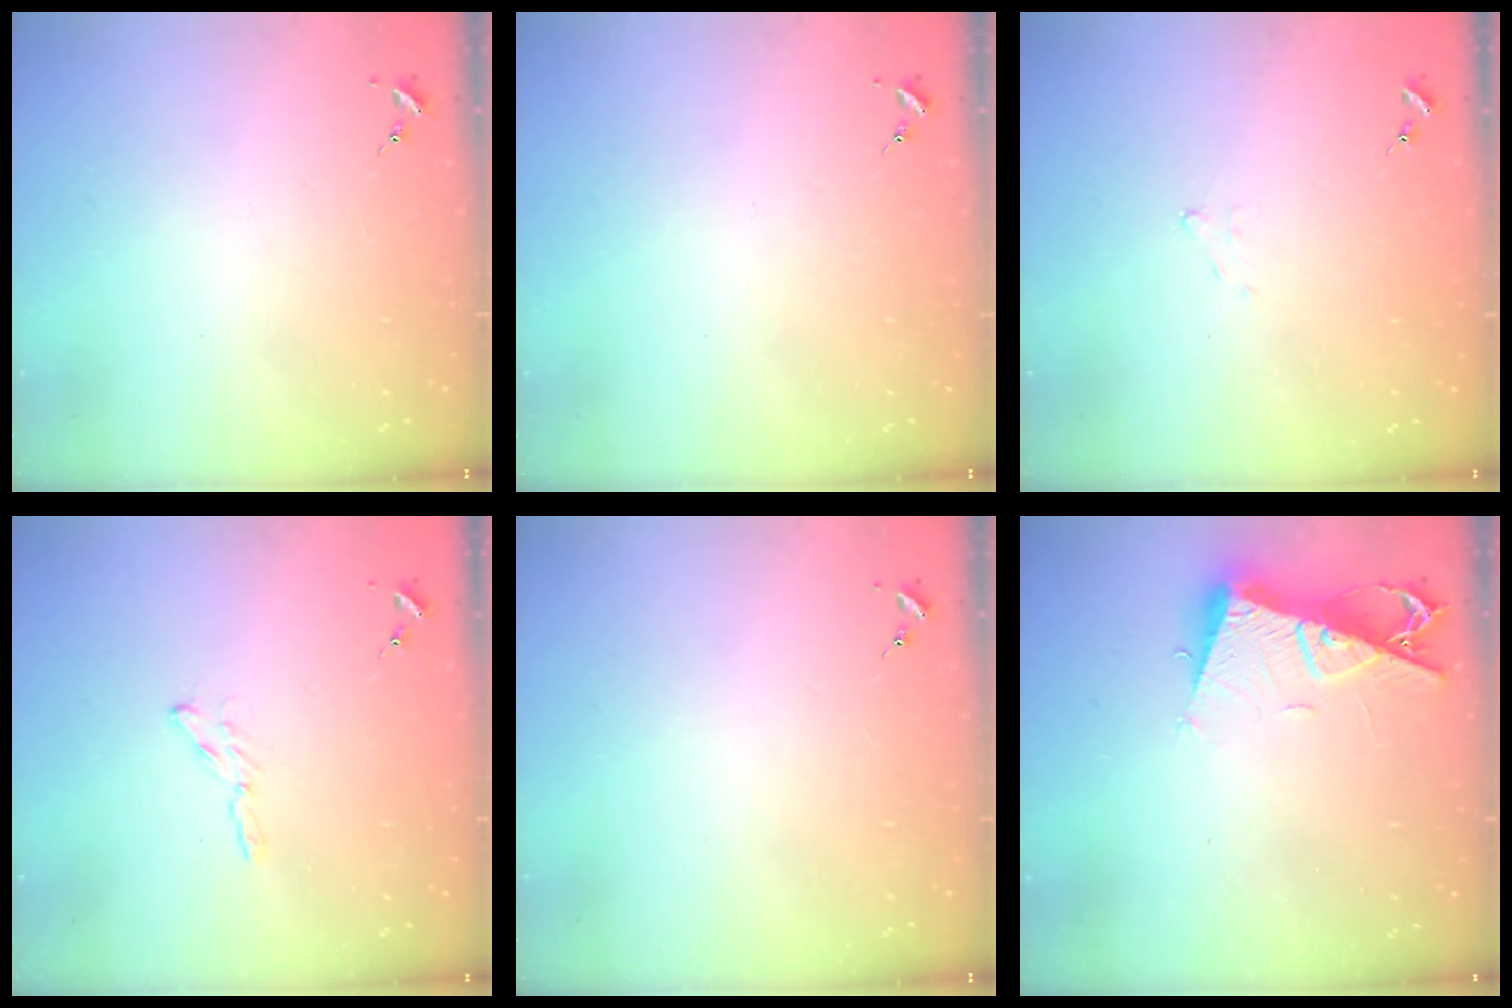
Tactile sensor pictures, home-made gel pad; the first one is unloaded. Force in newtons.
{"total": 0.0}
{"total": 4.4, "press": 4.3, "slide": 0.6}
{"total": 2.4, "press": 2.4, "slide": 0.2}
{"total": 0.0}
{"total": 10.3, "press": 10.3, "slide": 0.8}